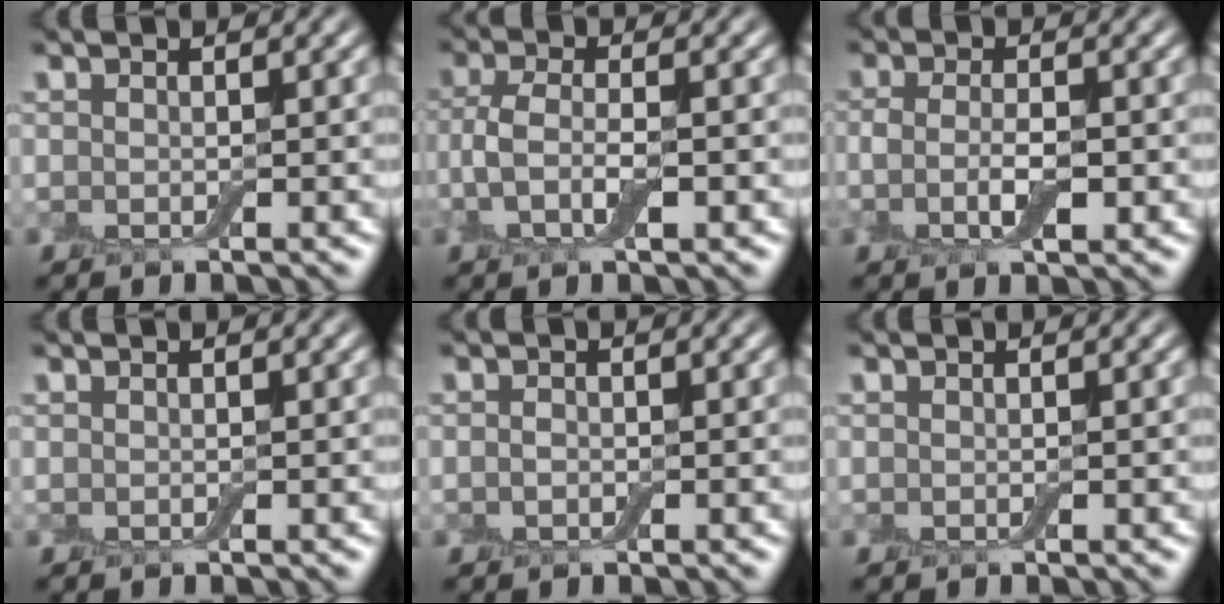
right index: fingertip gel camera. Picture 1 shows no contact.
{"total": 3.9, "force": [-0.8, 1.7, 3.4], "torque": [-0.080, 0.001, -0.021]}
{"total": 3.3, "force": [-0.6, 1.2, 3.0], "torque": [-0.063, -0.007, -0.015]}
{"total": 0.0}
{"total": 0.7, "force": [-0.2, 0.5, 0.5], "torque": [-0.012, 0.000, -0.005]}
{"total": 0.0}